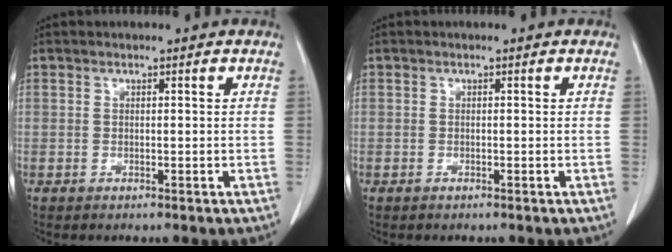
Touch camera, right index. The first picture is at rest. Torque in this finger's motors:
{"motor_torque": [0.14, -0.08, 0.05, 0.00]}